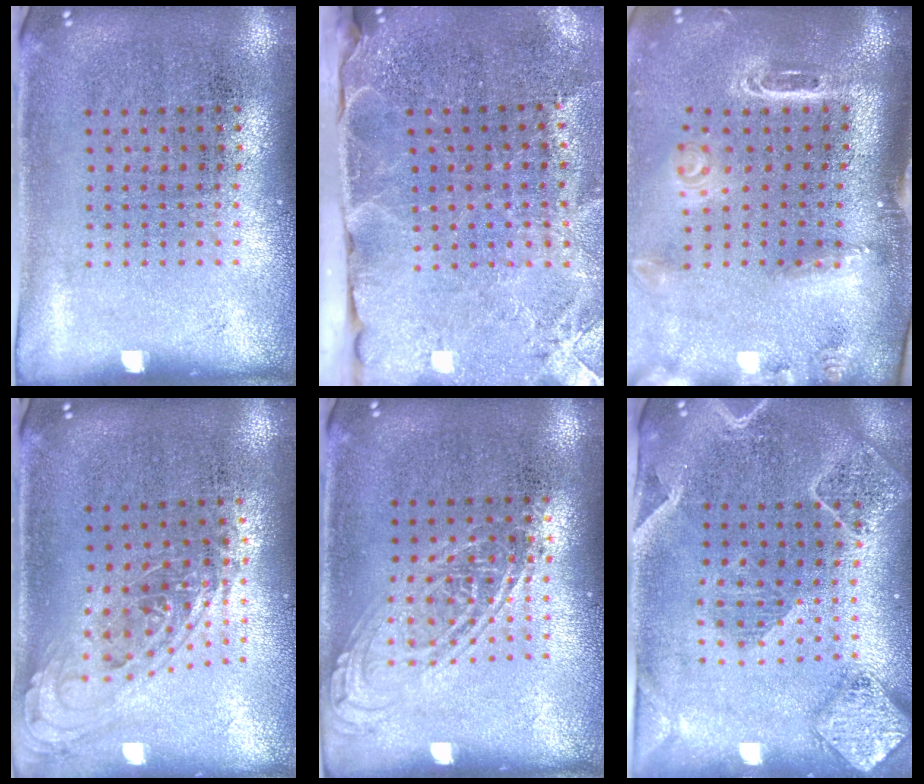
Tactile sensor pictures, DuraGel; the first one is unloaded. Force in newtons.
{"total": 3.9, "press": 3.2, "slide": 2.1}
{"total": 3.1, "press": 2.1, "slide": 2.3}
{"total": 1.0, "press": 1.0, "slide": 0.3}
{"total": 1.2, "press": 1.2, "slide": 0.1}
{"total": 2.3, "press": 2.1, "slide": 1.0}